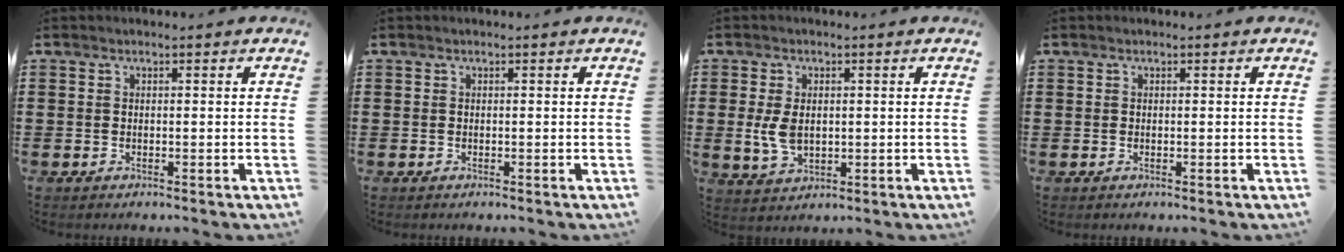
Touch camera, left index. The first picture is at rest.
{"total": 0.0}
{"total": 4.8, "force": [0.3, 3.1, 3.7], "torque": [-0.095, 0.000, 0.001]}
{"total": 0.0}